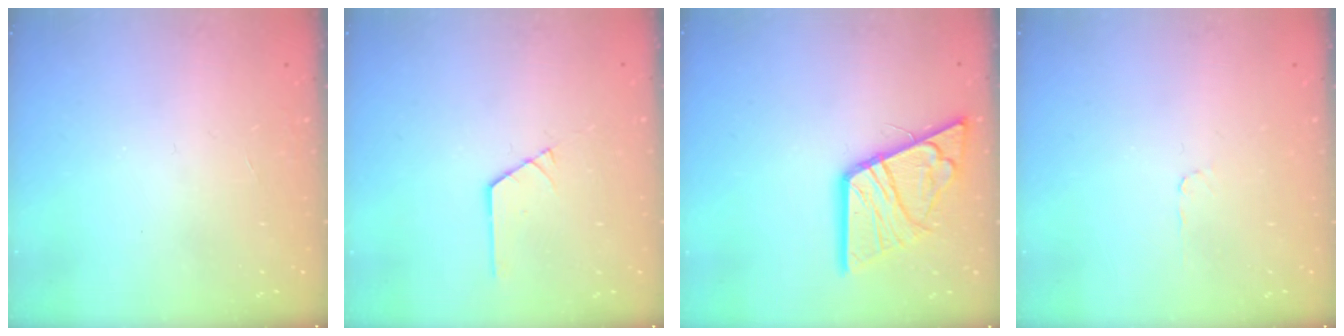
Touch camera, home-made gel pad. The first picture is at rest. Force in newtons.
{"total": 1.2, "press": 1.2, "slide": 0.1}
{"total": 18.3, "press": 18.2, "slide": 2.0}
{"total": 2.7, "press": 2.6, "slide": 0.3}